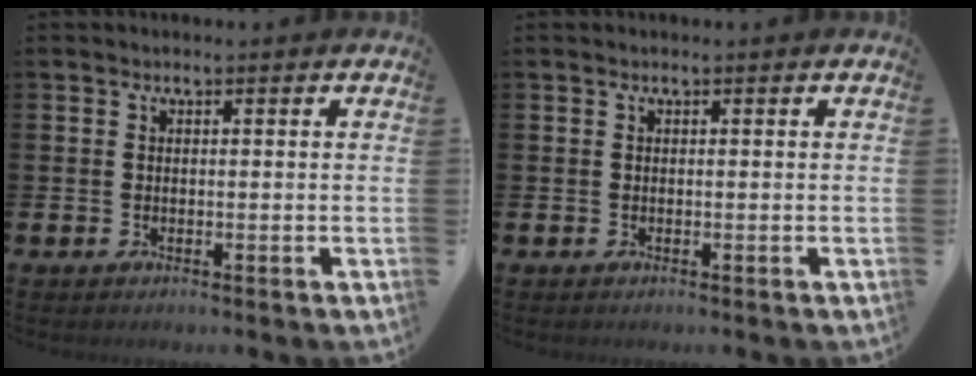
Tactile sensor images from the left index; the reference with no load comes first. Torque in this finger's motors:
{"motor_torque": [0.00, 0.00, 0.02, 0.00]}